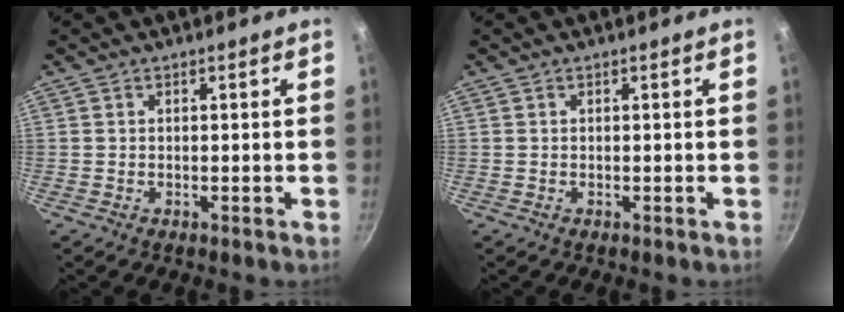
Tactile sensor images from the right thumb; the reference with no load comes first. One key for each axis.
{"total": 0.0}